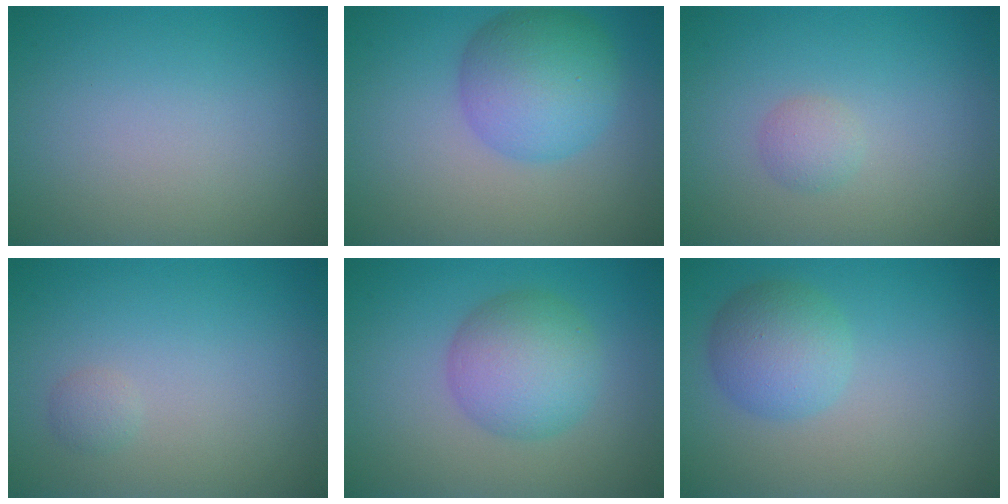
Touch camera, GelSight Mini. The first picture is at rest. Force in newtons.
{"total": 6.2, "press": 6.2, "slide": 0.2}
{"total": 1.2, "press": 1.2, "slide": 0.1}
{"total": 0.7, "press": 0.7, "slide": 0.1}
{"total": 5.3, "press": 5.3, "slide": 0.1}
{"total": 3.8, "press": 3.8, "slide": 0.1}